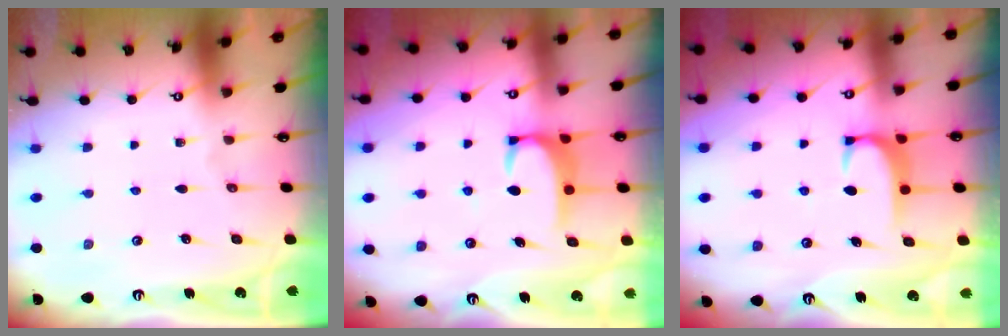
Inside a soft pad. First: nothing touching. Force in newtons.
{"total": 2.8, "press": 2.8, "slide": 0.3}
{"total": 1.9, "press": 1.9, "slide": 0.5}